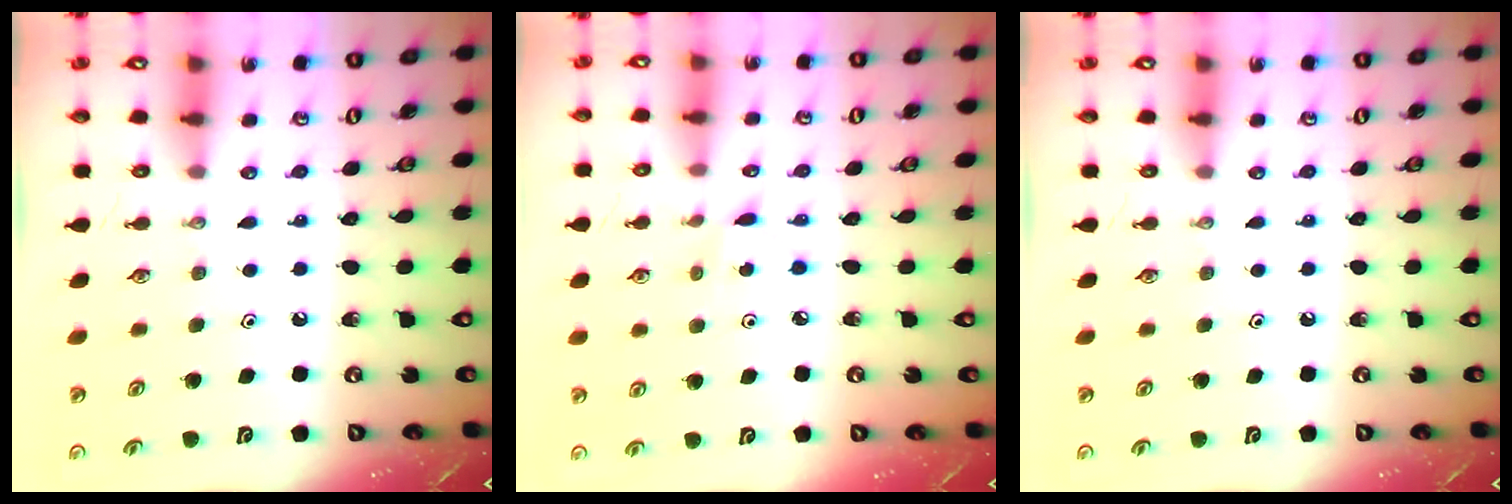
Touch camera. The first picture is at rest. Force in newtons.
{"total": 2.5, "press": 2.5, "slide": 0.3}
{"total": 0.0}